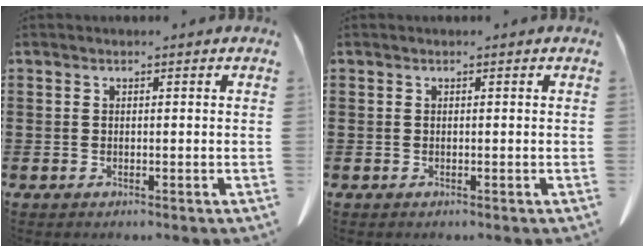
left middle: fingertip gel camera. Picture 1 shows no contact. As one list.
[{"total": 0.0}]